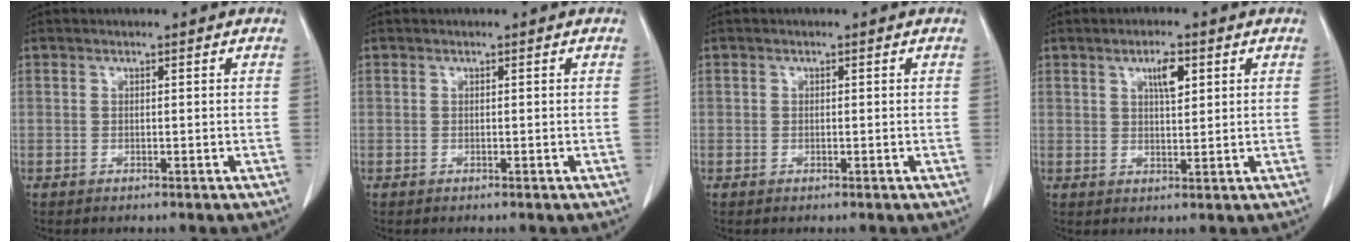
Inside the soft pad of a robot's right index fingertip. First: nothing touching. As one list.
[{"total": 0.0}, {"total": 0.0}, {"total": 3.8, "force": [1.8, 1.0, 3.2], "torque": [-0.056, -0.002, 0.031]}]